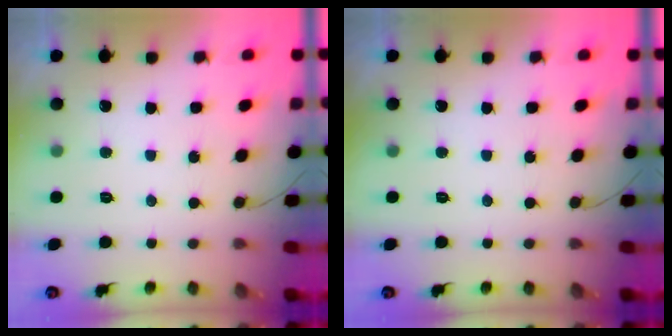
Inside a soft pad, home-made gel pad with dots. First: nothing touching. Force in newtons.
{"total": 0.0}